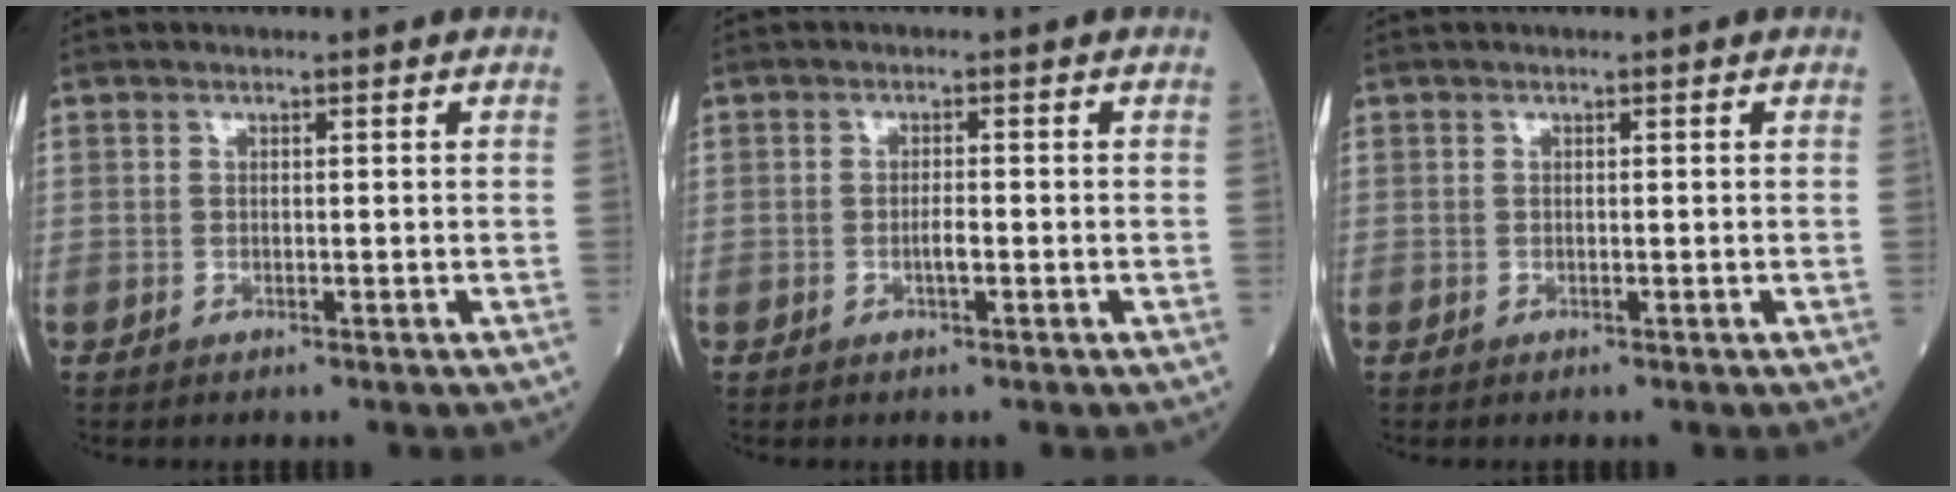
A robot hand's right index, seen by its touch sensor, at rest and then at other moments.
{"total": 1.6, "force": [-0.5, 0.3, 1.5], "torque": [-0.028, 0.002, -0.007]}
{"total": 0.0}